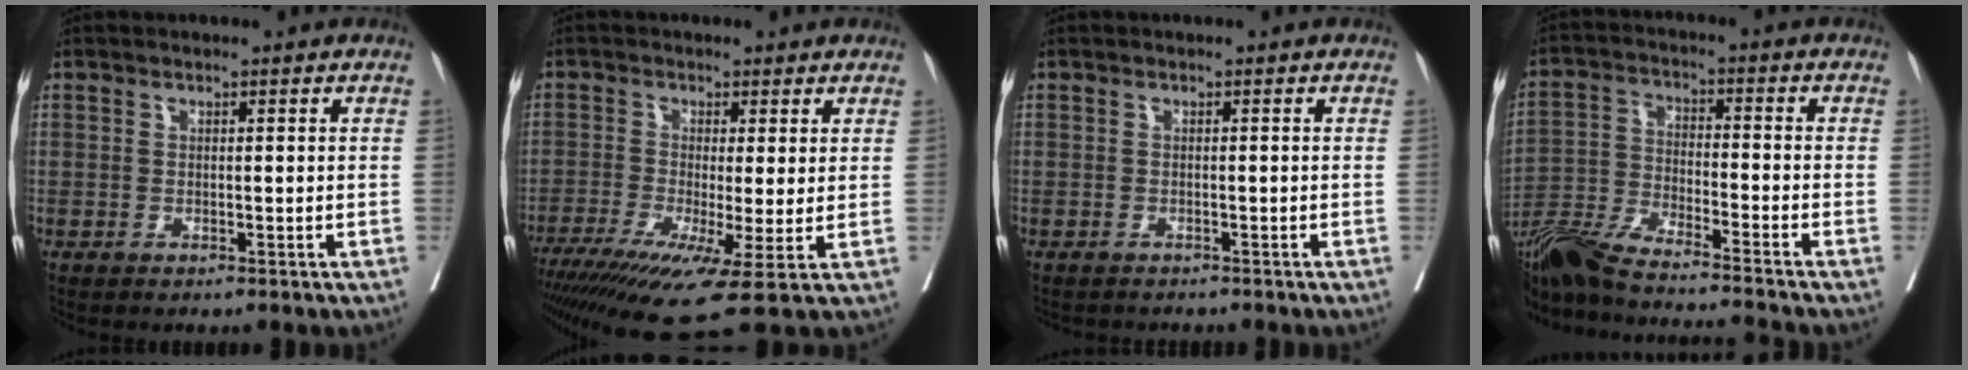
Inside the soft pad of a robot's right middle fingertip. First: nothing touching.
{"total": 11.1, "force": [-5.6, 0.2, 9.6], "torque": [-0.145, -0.025, -0.088]}
{"total": 2.6, "force": [-2.4, 0.9, 0.5], "torque": [-0.015, -0.004, -0.031]}
{"total": 16.8, "force": [-14.9, -0.5, 7.6], "torque": [-0.147, -0.023, -0.262]}